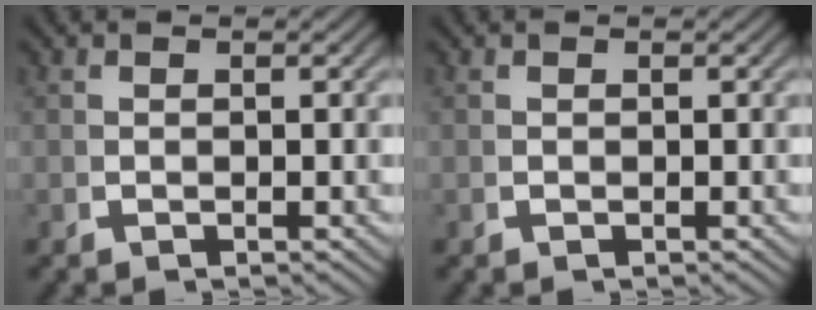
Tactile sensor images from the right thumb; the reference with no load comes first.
{"total": 0.0}